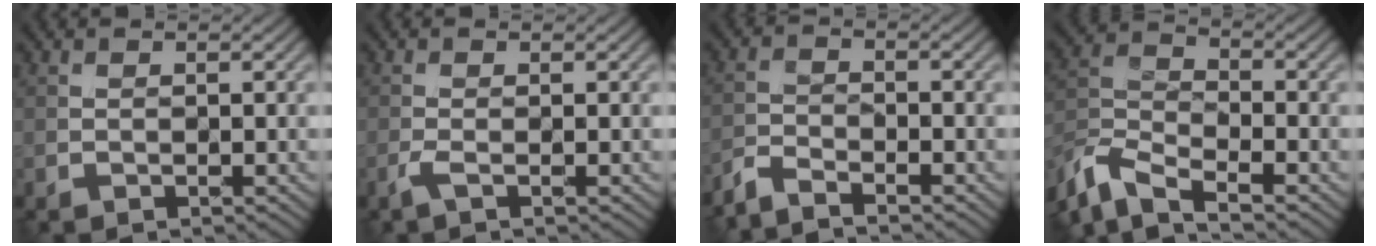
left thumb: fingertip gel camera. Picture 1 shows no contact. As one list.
[{"total": 1.2, "force": [-0.6, 0.1, 1.0], "torque": [-0.029, 0.003, -0.018]}, {"total": 3.7, "force": [-3.5, 0.6, 1.2], "torque": [-0.033, -0.008, -0.077]}, {"total": 8.8, "force": [-7.0, 2.9, 4.6], "torque": [-0.107, -0.013, -0.151]}]